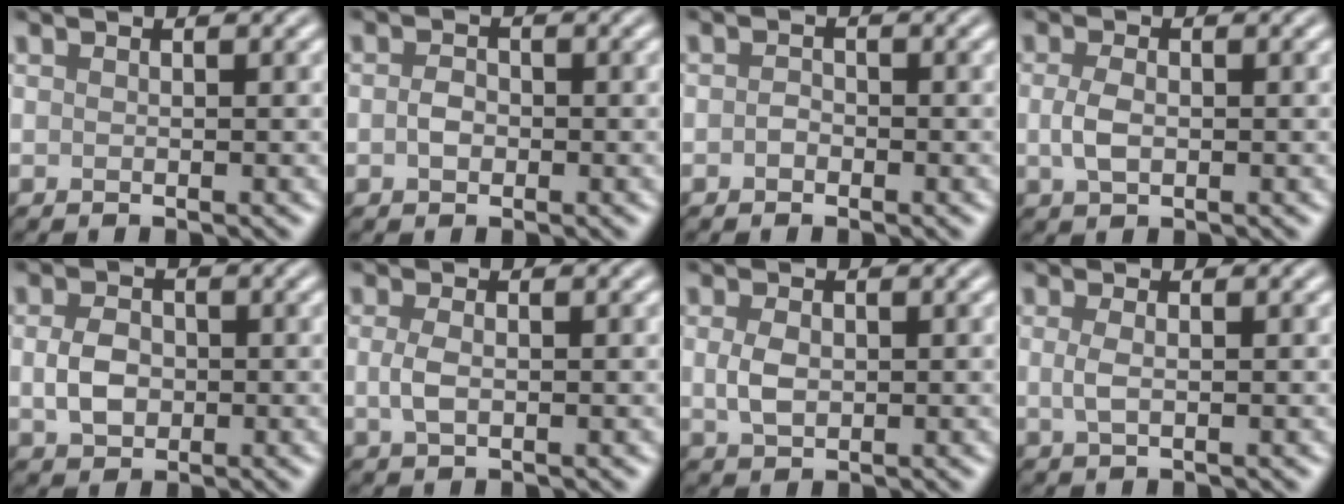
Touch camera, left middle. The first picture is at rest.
{"total": 1.6, "force": [-0.3, 1.2, 1.0], "torque": [-0.022, 0.000, -0.010]}
{"total": 0.9, "force": [-0.3, 0.7, 0.5], "torque": [-0.010, -0.001, -0.009]}
{"total": 2.2, "force": [-0.1, 1.3, 1.7], "torque": [-0.041, -0.001, -0.002]}
{"total": 3.2, "force": [-0.1, 2.4, 2.1], "torque": [-0.045, -0.002, -0.007]}
{"total": 1.8, "force": [-0.1, 0.9, 1.6], "torque": [-0.040, -0.002, -0.002]}
{"total": 2.3, "force": [0.1, 1.6, 1.7], "torque": [-0.039, 0.000, 0.004]}
{"total": 1.4, "force": [0.1, 0.5, 1.3], "torque": [-0.031, 0.000, 0.000]}